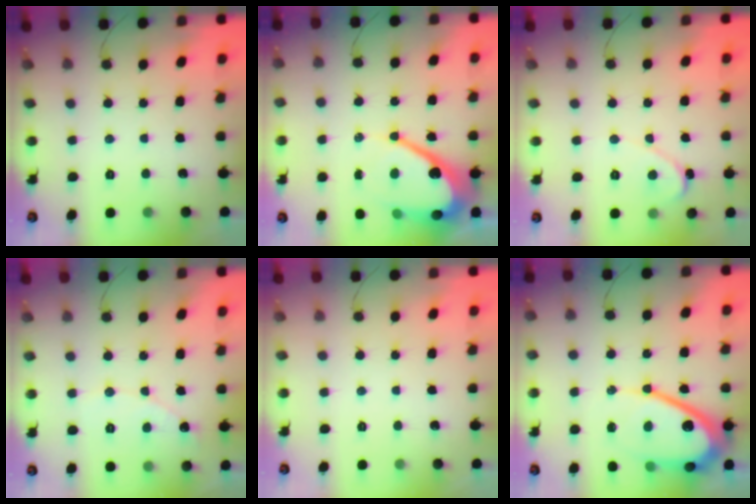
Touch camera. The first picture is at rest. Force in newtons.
{"total": 15.5, "press": 15.4, "slide": 1.5}
{"total": 1.4, "press": 1.3, "slide": 0.1}
{"total": 4.7, "press": 4.6, "slide": 0.5}
{"total": 0.0}
{"total": 15.4, "press": 15.3, "slide": 1.4}